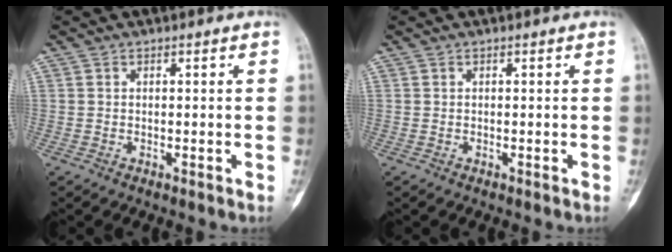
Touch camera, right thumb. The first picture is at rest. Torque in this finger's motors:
{"motor_torque": [0.00, 0.00, 0.00, 0.00, 0.00]}